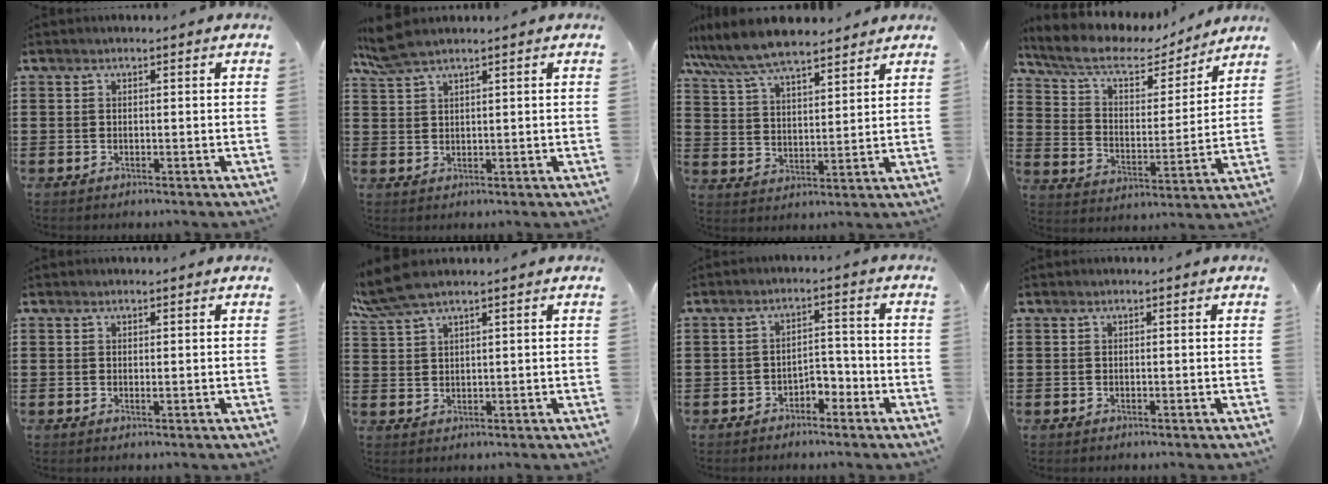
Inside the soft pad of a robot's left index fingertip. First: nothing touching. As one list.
[{"total": 3.6, "force": [2.7, 0.5, 2.4], "torque": [-0.054, 0.001, 0.050]}, {"total": 8.4, "force": [7.6, 1.5, 3.3], "torque": [-0.091, -0.024, 0.140]}, {"total": 8.9, "force": [6.8, 3.3, 4.7], "torque": [-0.118, -0.027, 0.116]}, {"total": 0.6, "force": [0.2, 0.0, 0.5], "torque": [-0.010, -0.003, 0.004]}, {"total": 4.5, "force": [3.3, 0.6, 3.0], "torque": [-0.066, 0.004, 0.060]}, {"total": 3.2, "force": [-2.6, 1.4, 1.1], "torque": [-0.026, 0.008, -0.054]}, {"total": 0.0}]